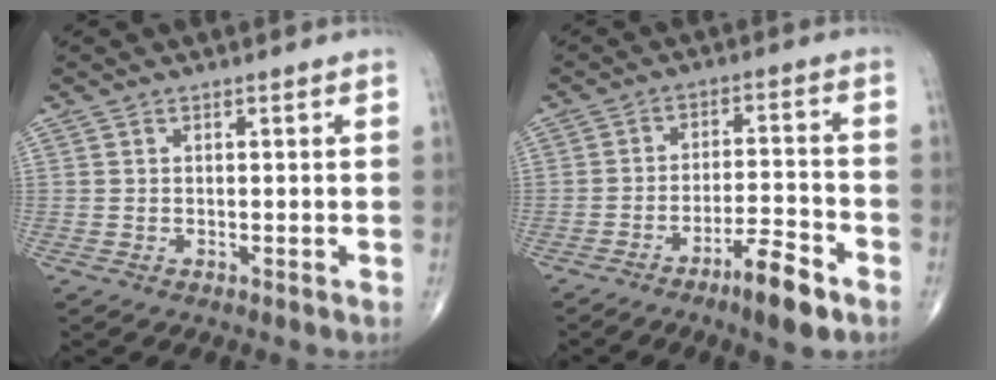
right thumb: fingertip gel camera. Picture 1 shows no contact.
{"total": 9.1, "force": [-5.8, 1.8, 6.8], "torque": [-0.111, 0.034, -0.093]}